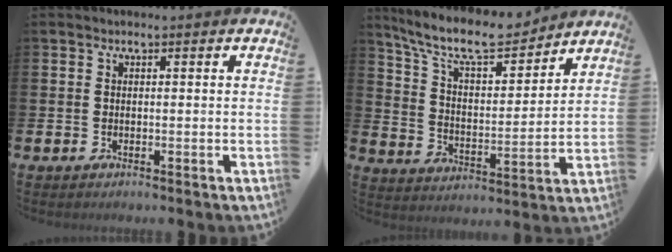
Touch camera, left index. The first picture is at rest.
{"total": 10.4, "force": [9.4, 2.5, 3.8], "torque": [-0.111, -0.055, 0.165]}